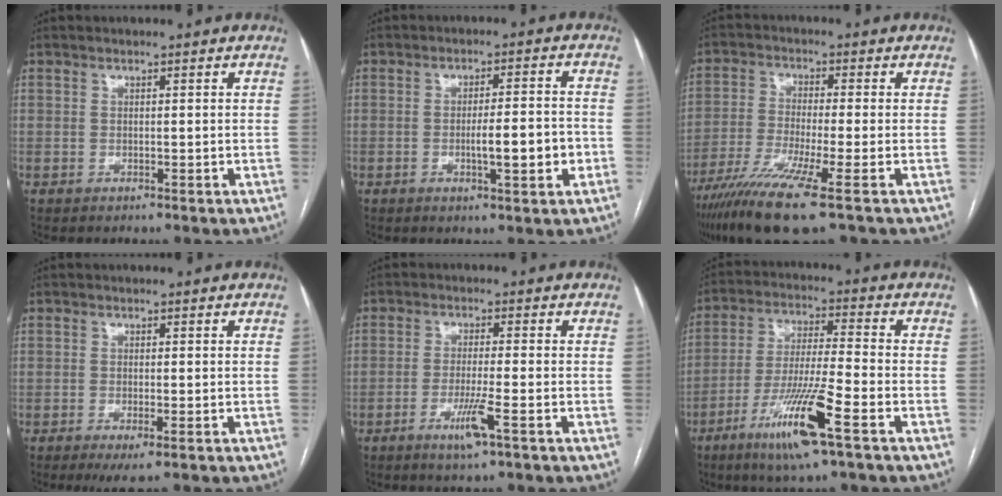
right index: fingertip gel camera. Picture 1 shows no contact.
{"total": 6.5, "force": [-1.8, 1.0, 6.2], "torque": [-0.095, 0.003, -0.022]}
{"total": 11.6, "force": [-7.1, -0.4, 9.2], "torque": [-0.177, -0.028, -0.127]}
{"total": 3.0, "force": [-1.8, 0.3, 2.5], "torque": [-0.034, -0.010, -0.027]}
{"total": 5.0, "force": [-2.5, -0.3, 4.3], "torque": [-0.082, -0.012, -0.047]}
{"total": 12.9, "force": [-6.6, 0.0, 11.1], "torque": [-0.219, -0.023, -0.122]}